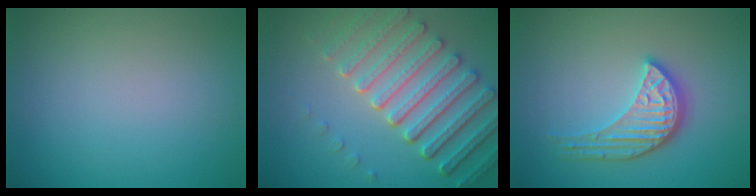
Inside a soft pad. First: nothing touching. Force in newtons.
{"total": 7.4, "press": 5.5, "slide": 4.9}
{"total": 3.9, "press": 3.5, "slide": 1.7}